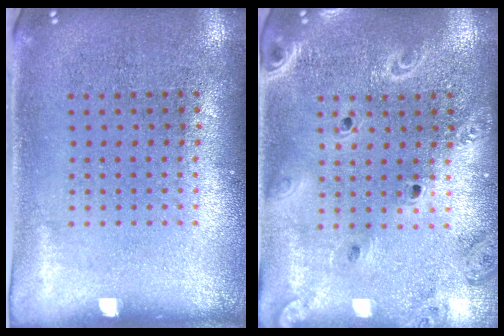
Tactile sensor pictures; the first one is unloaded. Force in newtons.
{"total": 2.2, "press": 2.0, "slide": 0.9}